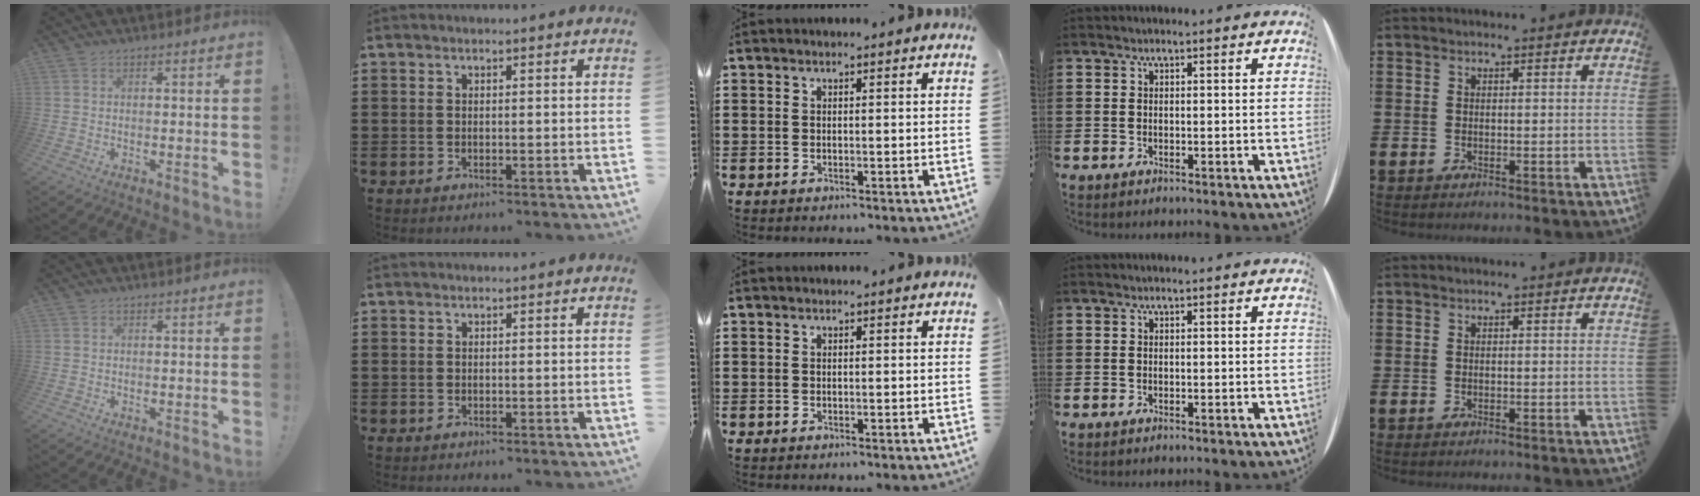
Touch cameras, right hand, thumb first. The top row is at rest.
{"thumb": {"total": 0.7, "force": [0.1, 0.6, -0.2], "torque": [0.006, 0.000, 0.002]}}